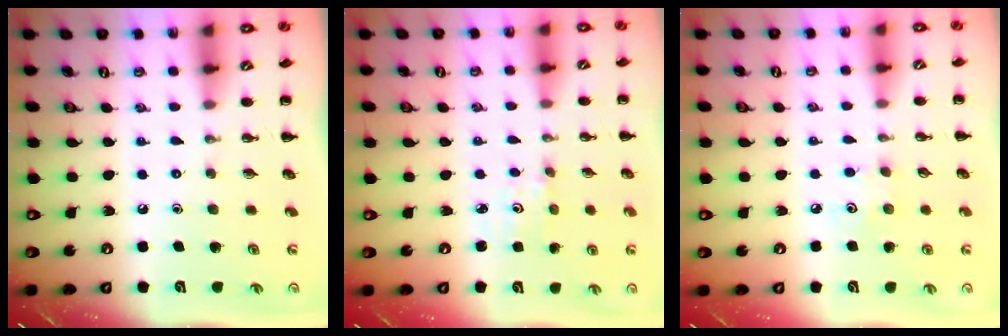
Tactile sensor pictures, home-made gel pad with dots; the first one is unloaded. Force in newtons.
{"total": 1.4, "press": 1.3, "slide": 0.5}
{"total": 3.7, "press": 3.6, "slide": 0.9}